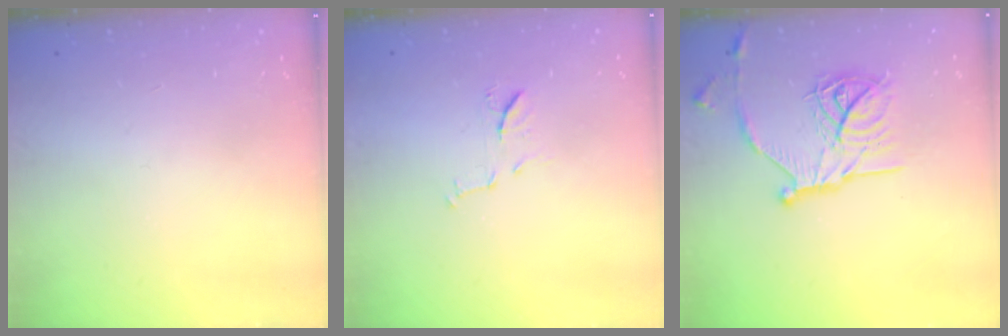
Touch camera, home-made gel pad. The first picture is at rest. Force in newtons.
{"total": 7.4, "press": 7.3, "slide": 0.6}
{"total": 17.6, "press": 17.6, "slide": 1.4}